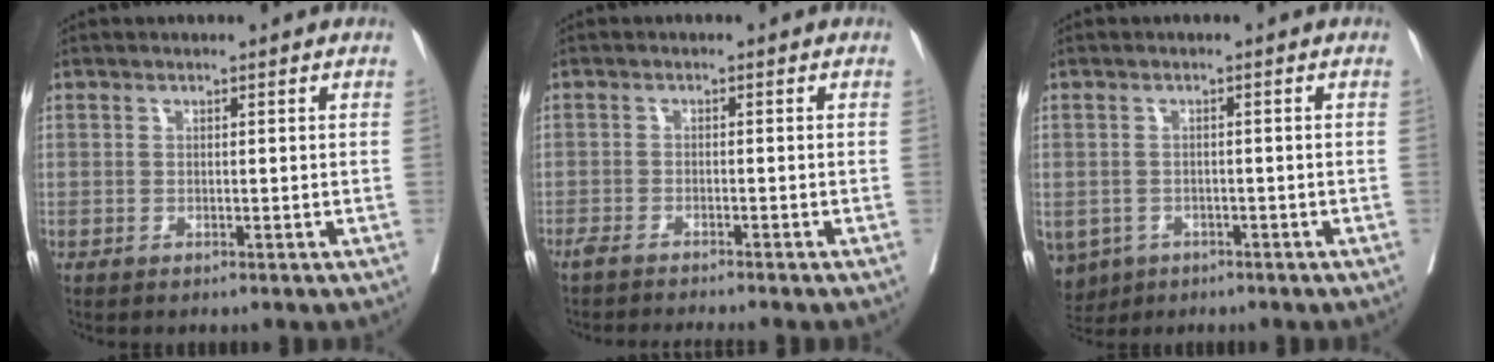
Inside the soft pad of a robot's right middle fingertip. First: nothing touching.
{"total": 6.1, "force": [-5.6, -0.3, 2.5], "torque": [-0.020, -0.011, -0.084]}
{"total": 7.0, "force": [-3.7, 5.7, 2.0], "torque": [-0.053, -0.001, -0.052]}